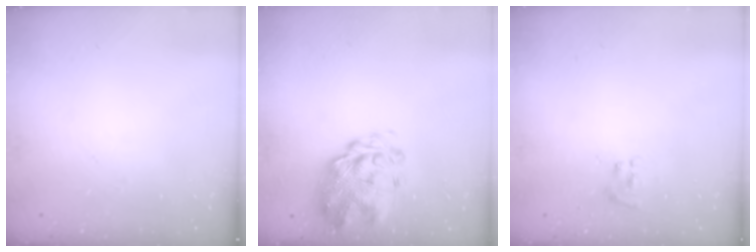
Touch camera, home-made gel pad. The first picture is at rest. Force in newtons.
{"total": 3.3, "press": 2.9, "slide": 1.7}
{"total": 3.0, "press": 2.9, "slide": 0.9}